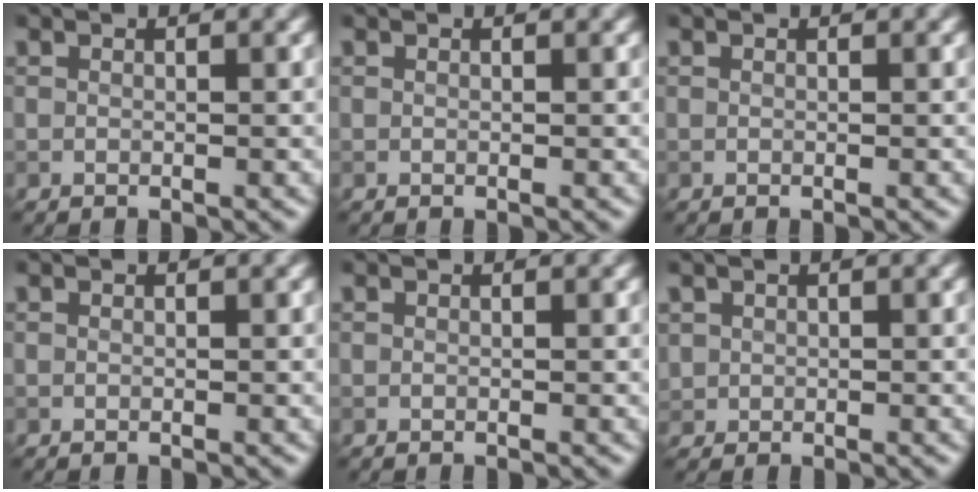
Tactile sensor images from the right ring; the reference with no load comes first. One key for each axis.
{"total": 0.0}
{"total": 0.0}
{"total": 0.0}
{"total": 0.0}
{"total": 1.0, "fx": 0.3, "fy": 1.0, "fz": 0.0, "tx": 0.003, "ty": -0.004, "tz": 0.010}